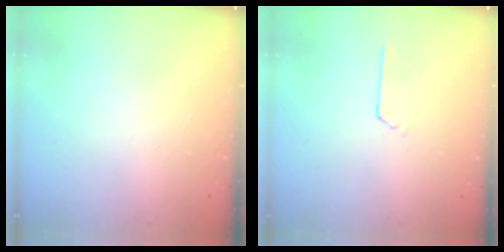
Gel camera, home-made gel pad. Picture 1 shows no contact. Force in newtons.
{"total": 2.1, "press": 2.0, "slide": 0.3}